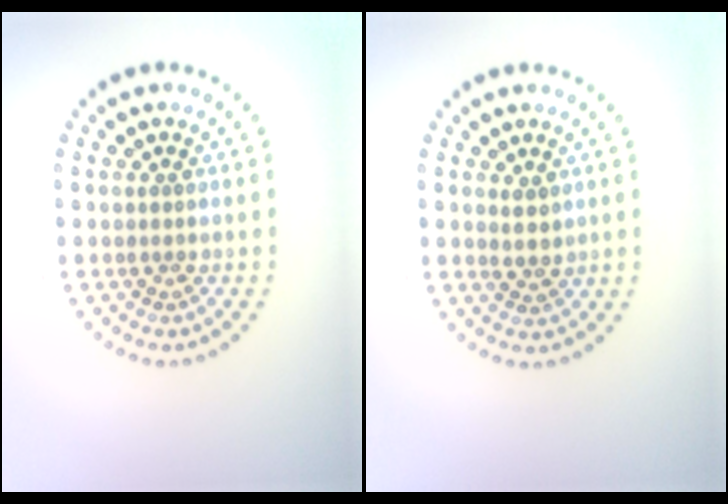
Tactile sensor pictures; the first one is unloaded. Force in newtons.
{"total": 1.5, "press": 1.3, "slide": 0.7}